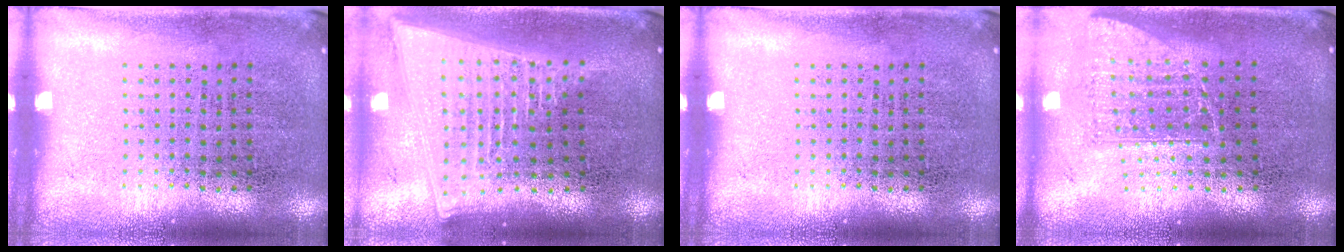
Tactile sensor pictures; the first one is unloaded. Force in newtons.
{"total": 2.1, "press": 1.7, "slide": 1.1}
{"total": 0.0}
{"total": 1.5, "press": 1.2, "slide": 0.9}